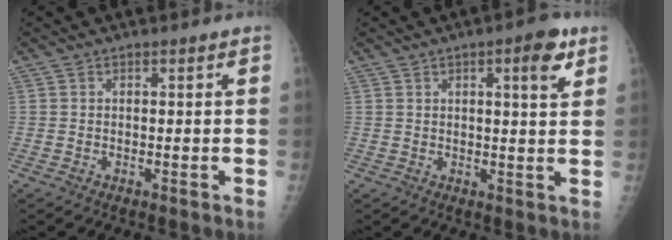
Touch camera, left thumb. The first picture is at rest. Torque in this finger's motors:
{"motor_torque": [-0.36, -0.04, -0.31, -0.19, 0.09]}